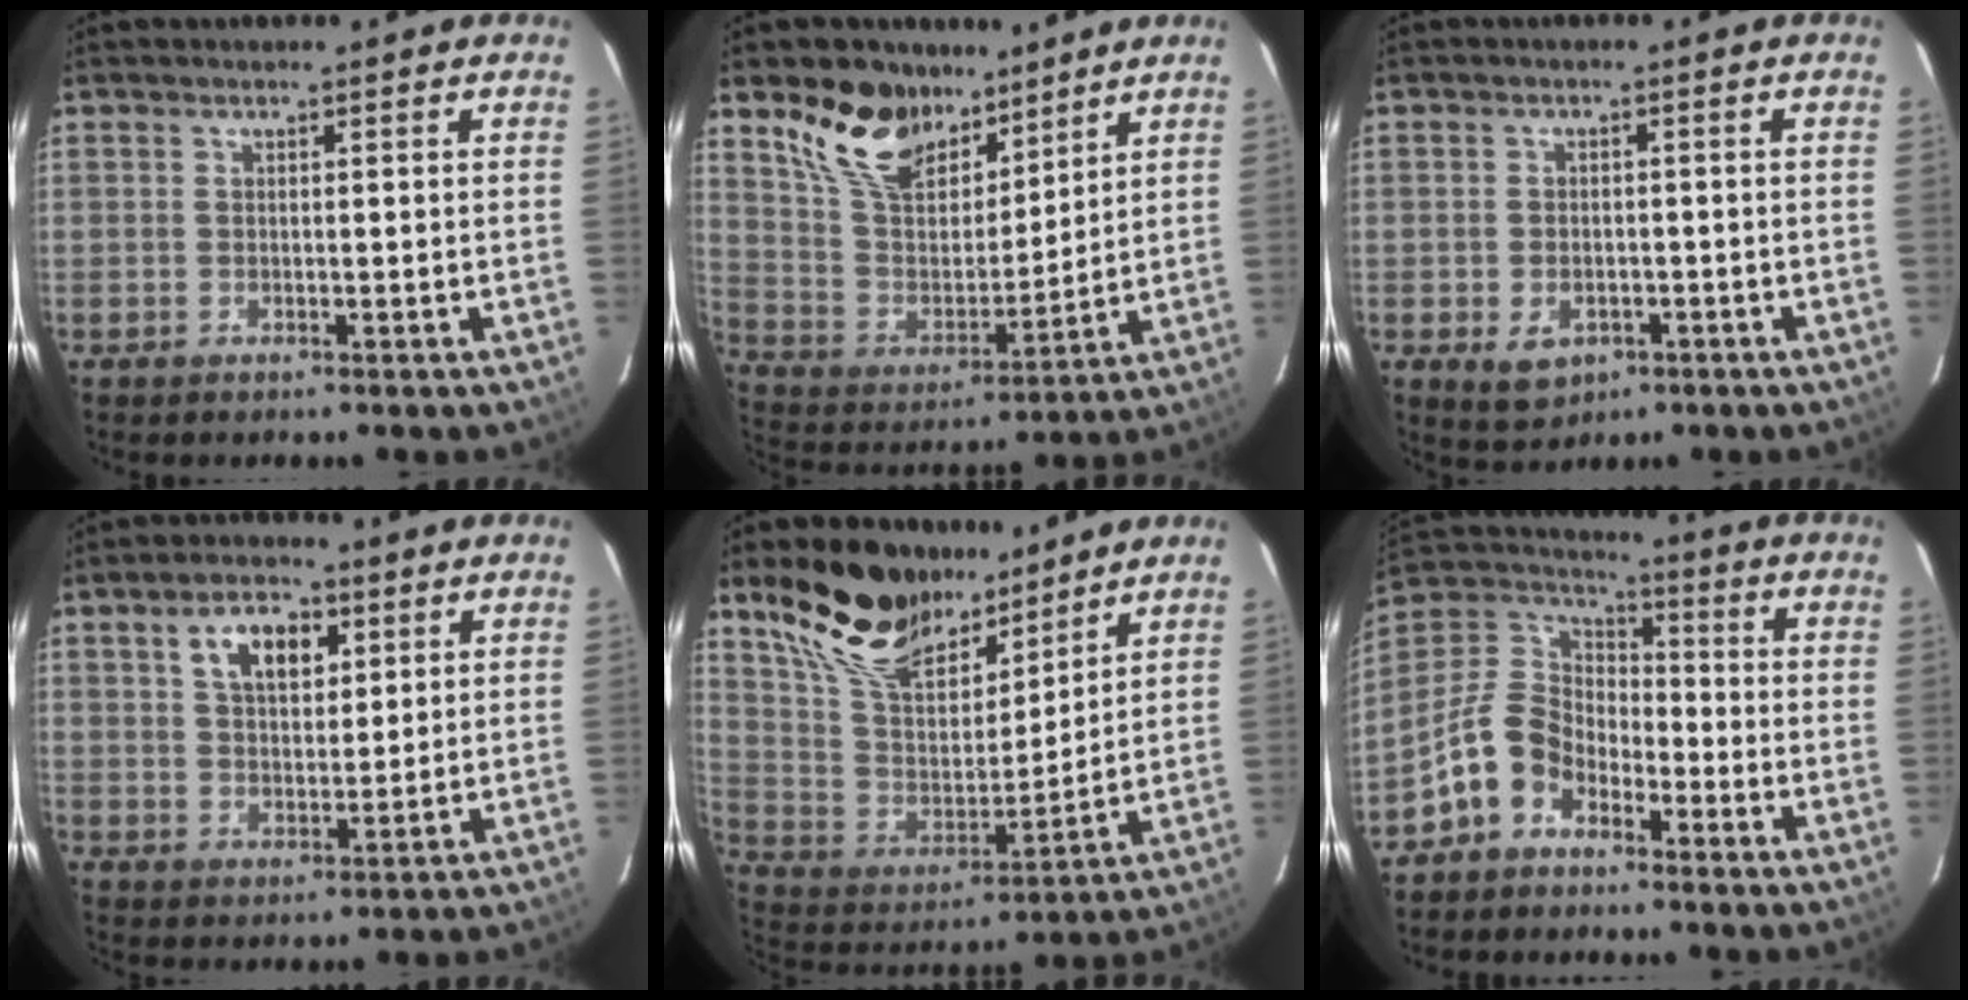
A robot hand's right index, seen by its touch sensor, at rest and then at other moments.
{"total": 15.8, "force": [10.9, 8.5, 7.7], "torque": [-0.170, 0.022, 0.212]}
{"total": 5.3, "force": [-2.2, 4.0, 2.8], "torque": [-0.061, -0.003, -0.024]}
{"total": 8.1, "force": [3.6, 4.5, 5.7], "torque": [-0.099, 0.019, 0.065]}
{"total": 20.3, "force": [14.2, 9.6, 10.8], "torque": [-0.234, 0.033, 0.271]}
{"total": 11.1, "force": [-6.8, 7.5, 4.6], "torque": [-0.108, 0.032, -0.139]}